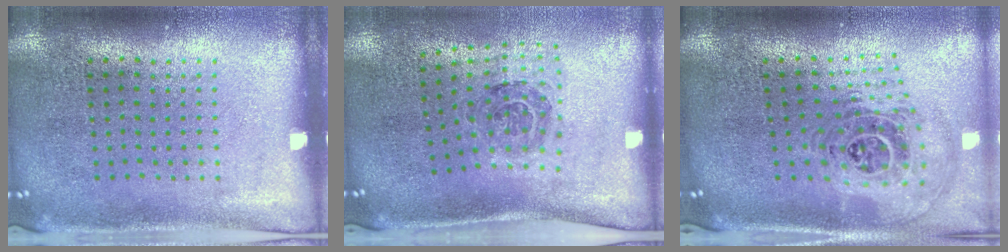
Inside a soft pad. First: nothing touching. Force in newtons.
{"total": 1.3, "press": 1.1, "slide": 0.7}
{"total": 1.7, "press": 1.4, "slide": 0.9}